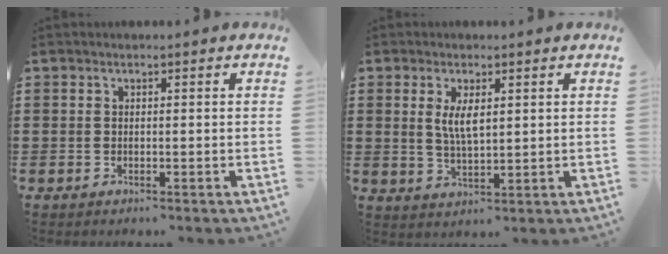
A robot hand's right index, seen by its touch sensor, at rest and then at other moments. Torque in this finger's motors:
{"motor_torque": [0.14, -0.01, 0.15, 0.12]}